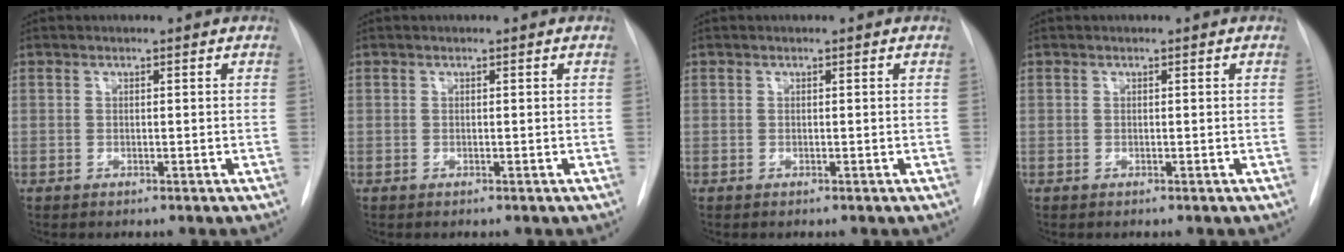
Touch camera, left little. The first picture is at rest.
{"total": 0.0}
{"total": 0.0}
{"total": 0.0}